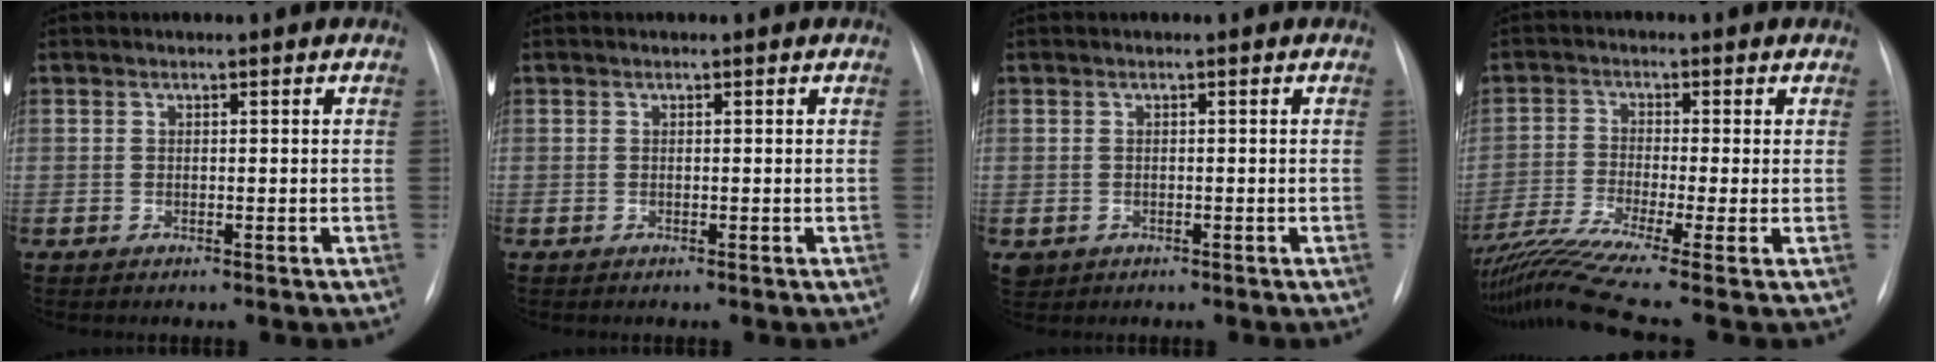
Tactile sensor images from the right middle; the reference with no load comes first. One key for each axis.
{"total": 0.0}
{"total": 1.5, "fx": -0.5, "fy": 1.3, "fz": 0.4, "tx": -0.007, "ty": 0.003, "tz": 0.001}
{"total": 10.1, "fx": -7.3, "fy": -1.4, "fz": 6.9, "tx": -0.139, "ty": -0.015, "tz": -0.128}